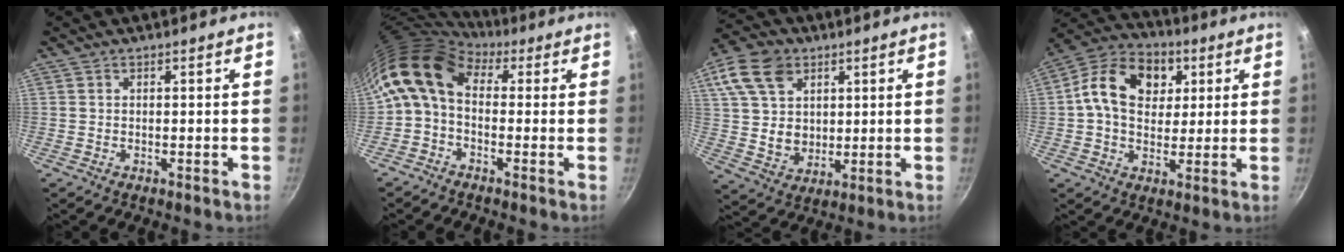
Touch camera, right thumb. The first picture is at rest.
{"total": 10.6, "force": [1.8, 7.1, 7.7], "torque": [-0.135, 0.025, 0.010]}
{"total": 16.2, "force": [6.5, 12.2, 8.5], "torque": [-0.149, -0.004, 0.125]}
{"total": 15.2, "force": [3.6, 11.3, 9.6], "torque": [-0.139, 0.010, 0.041]}